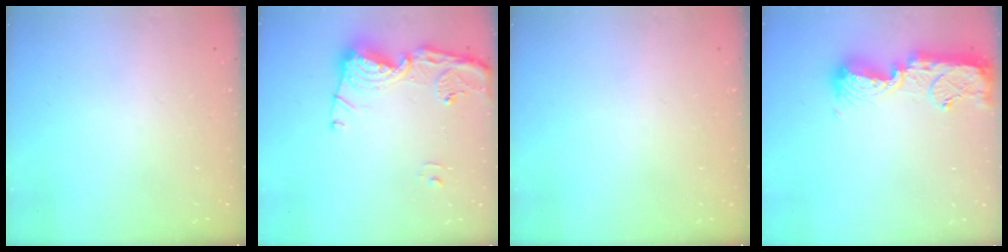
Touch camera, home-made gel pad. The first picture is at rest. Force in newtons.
{"total": 14.8, "press": 14.7, "slide": 1.7}
{"total": 0.0}
{"total": 15.6, "press": 15.6, "slide": 0.7}